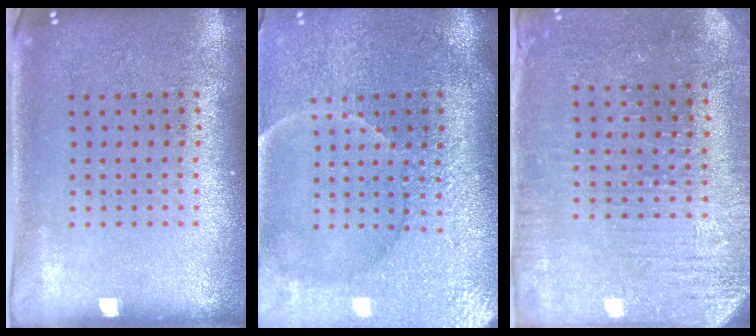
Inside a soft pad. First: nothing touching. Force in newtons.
{"total": 4.1, "press": 3.7, "slide": 1.7}
{"total": 3.0, "press": 2.8, "slide": 0.8}